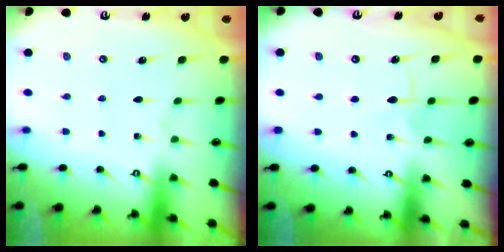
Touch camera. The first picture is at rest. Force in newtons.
{"total": 5.9, "press": 5.8, "slide": 0.6}